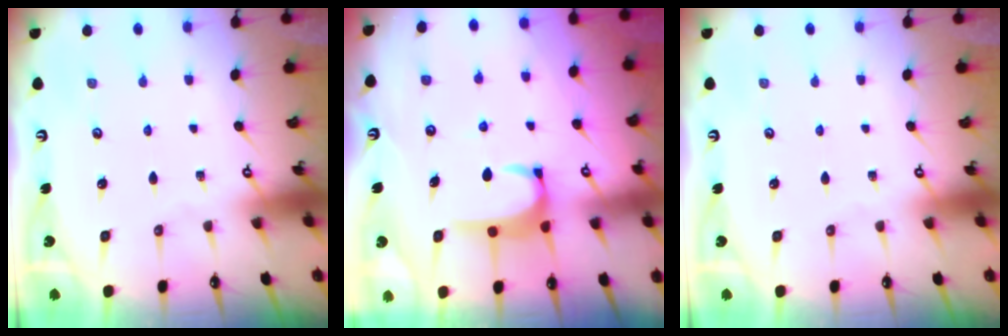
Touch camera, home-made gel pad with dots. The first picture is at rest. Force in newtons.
{"total": 2.8, "press": 2.8, "slide": 0.3}
{"total": 0.0}